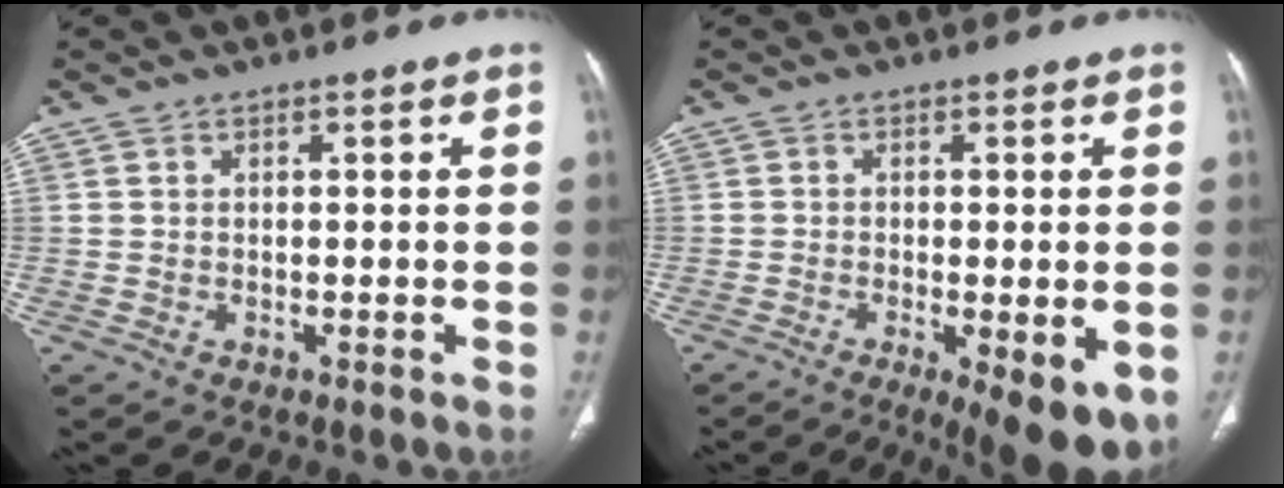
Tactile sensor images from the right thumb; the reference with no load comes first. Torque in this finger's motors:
{"motor_torque": [0.46, 1.12, 0.09, -0.27, 0.08]}